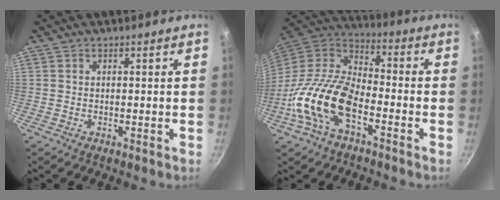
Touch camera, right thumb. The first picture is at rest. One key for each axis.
{"total": 18.0, "fx": -7.0, "fy": 9.6, "fz": 13.5, "tx": -0.242, "ty": 0.047, "tz": -0.153}